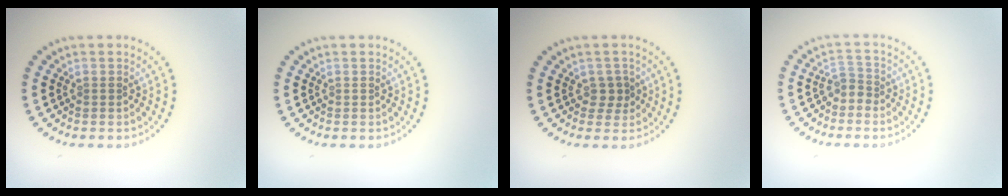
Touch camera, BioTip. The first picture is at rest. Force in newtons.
{"total": 0.0}
{"total": 1.5, "press": 1.3, "slide": 0.7}
{"total": 1.8, "press": 1.2, "slide": 1.3}